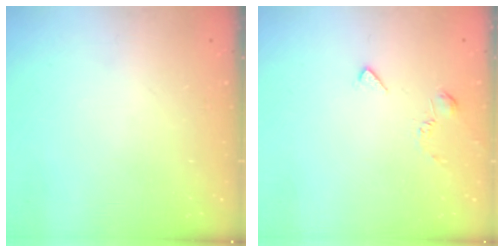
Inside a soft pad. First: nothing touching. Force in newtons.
{"total": 3.0, "press": 2.9, "slide": 0.7}